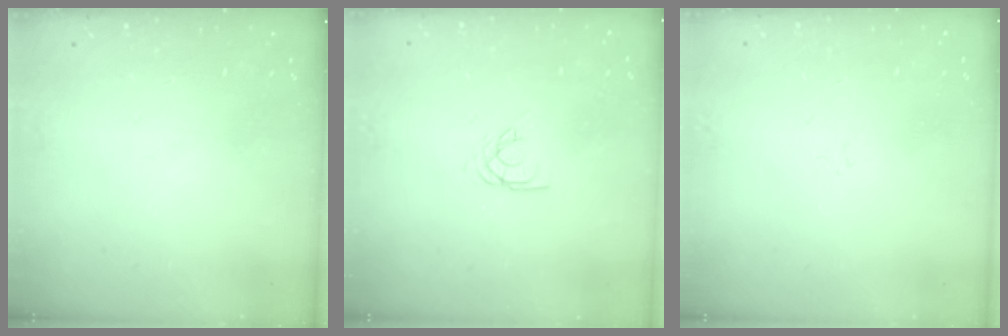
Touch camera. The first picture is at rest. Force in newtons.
{"total": 4.5, "press": 4.5, "slide": 0.3}
{"total": 0.0}